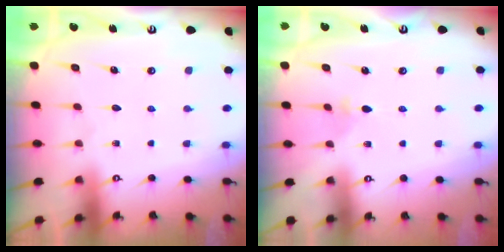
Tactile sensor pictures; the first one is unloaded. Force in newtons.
{"total": 3.1, "press": 3.0, "slide": 0.5}